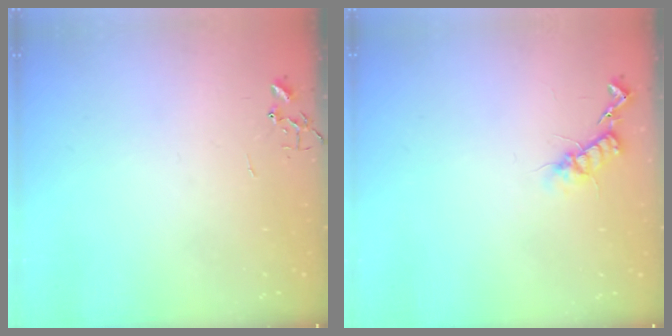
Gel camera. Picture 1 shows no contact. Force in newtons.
{"total": 10.8, "press": 10.8, "slide": 0.1}